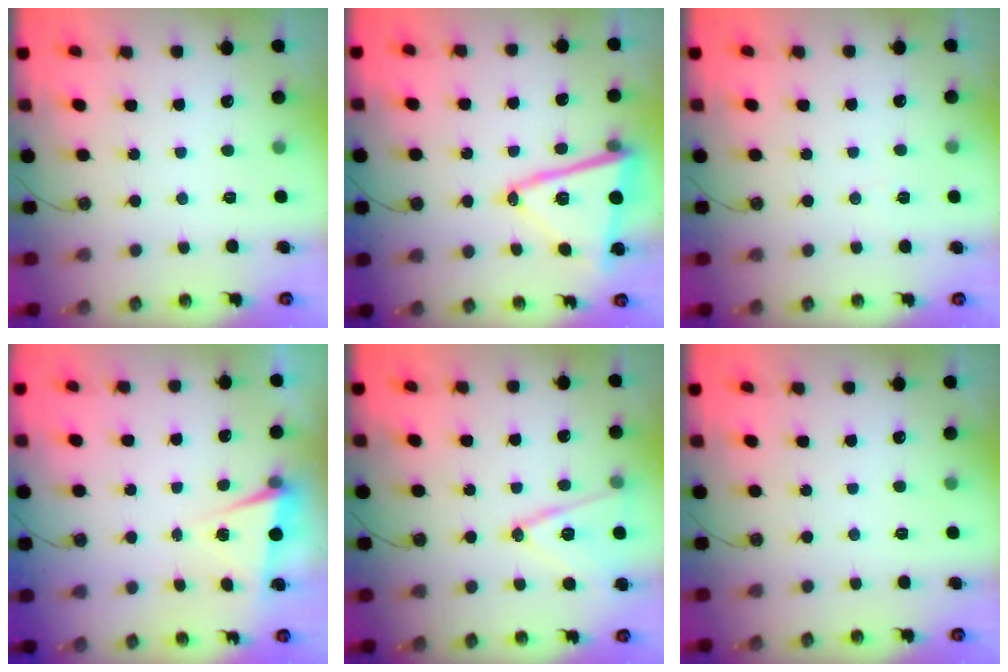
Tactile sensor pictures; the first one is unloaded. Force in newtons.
{"total": 15.0, "press": 14.9, "slide": 1.8}
{"total": 2.6, "press": 1.7, "slide": 1.9}
{"total": 1.9, "press": 1.4, "slide": 1.3}
{"total": 12.3, "press": 11.8, "slide": 3.4}
{"total": 0.0}